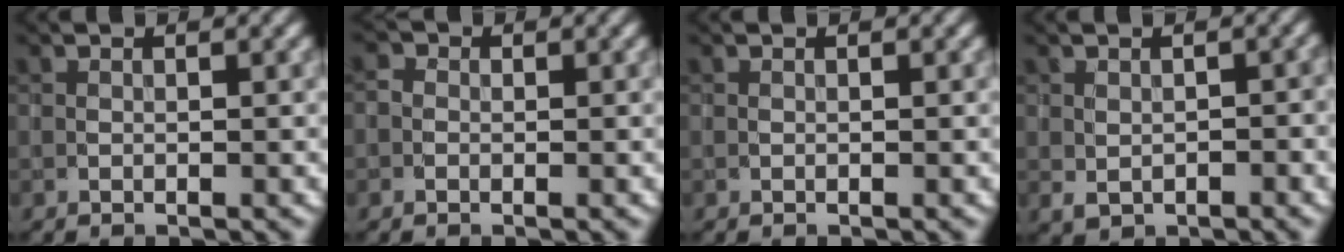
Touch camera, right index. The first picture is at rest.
{"total": 1.0, "force": [0.0, 0.9, 0.4], "torque": [-0.009, -0.001, -0.012]}
{"total": 0.0}
{"total": 2.0, "force": [-0.5, 1.3, 1.4], "torque": [-0.021, -0.006, -0.002]}